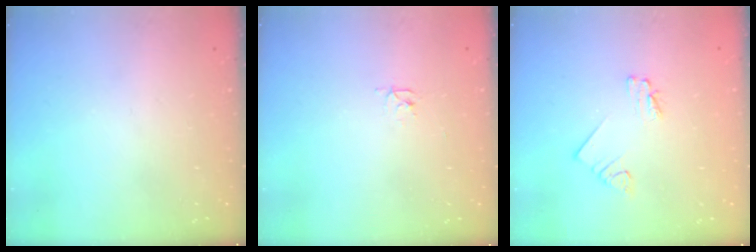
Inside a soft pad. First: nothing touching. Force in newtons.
{"total": 2.4, "press": 2.4, "slide": 0.3}
{"total": 1.7, "press": 1.7, "slide": 0.0}